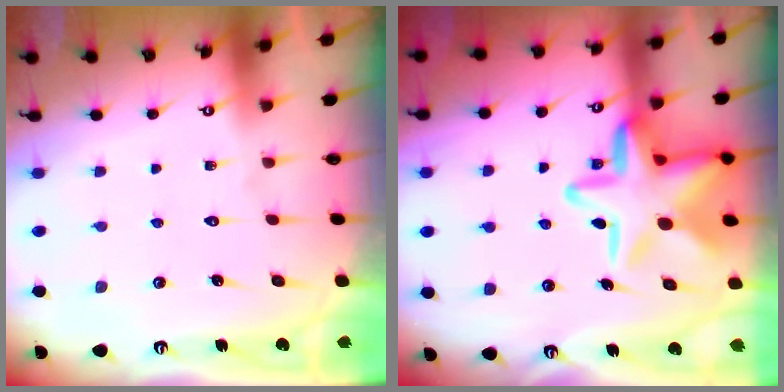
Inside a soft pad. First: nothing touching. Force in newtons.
{"total": 18.0, "press": 17.9, "slide": 2.0}